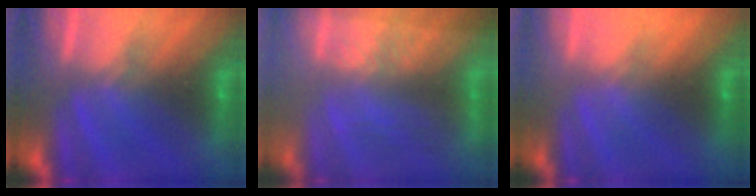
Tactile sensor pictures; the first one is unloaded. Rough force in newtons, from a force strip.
{"total": 2.9}
{"total": 3.4}